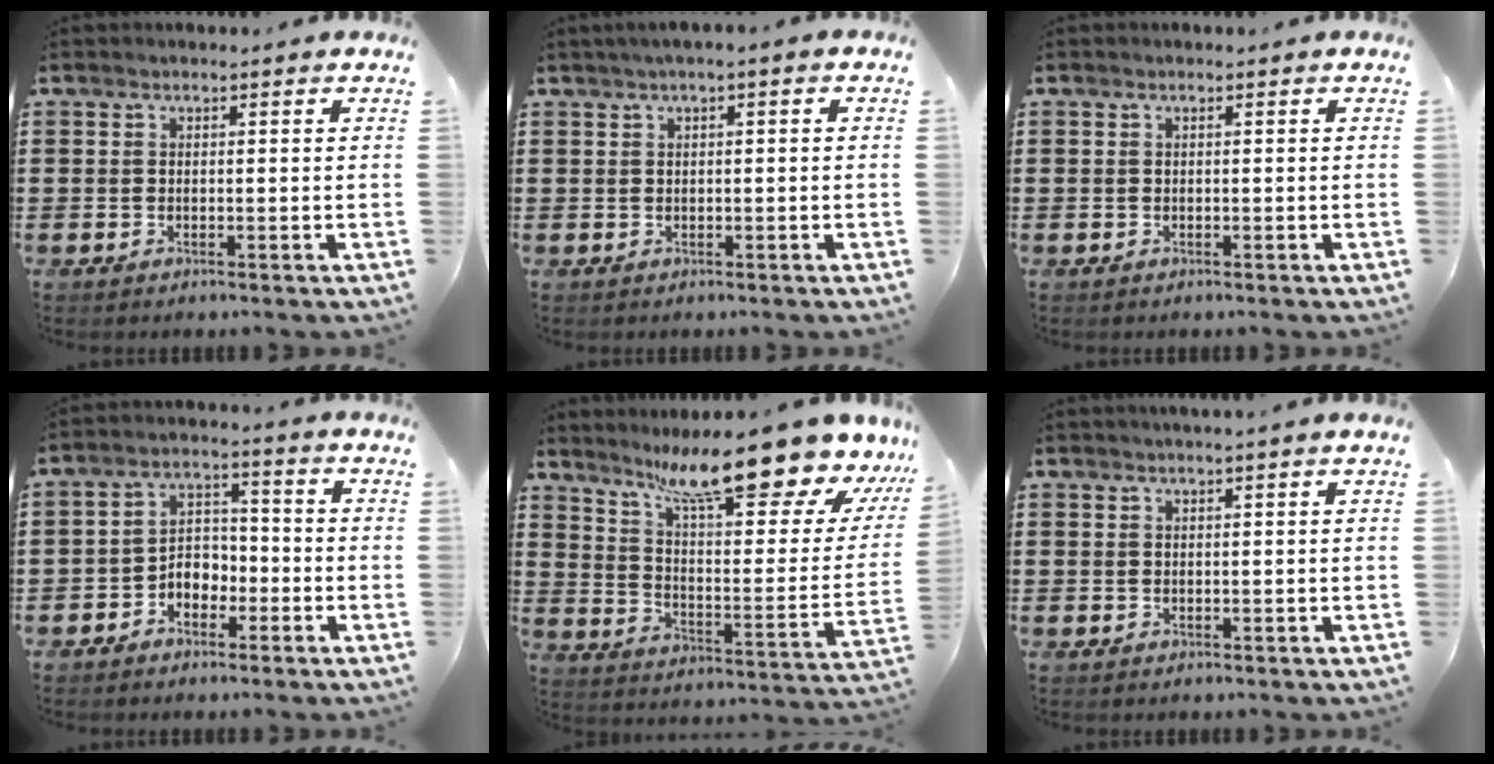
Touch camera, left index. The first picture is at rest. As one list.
[{"total": 1.1, "force": [-0.1, 0.2, 1.0], "torque": [-0.018, -0.002, -0.001]}, {"total": 0.0}, {"total": 4.1, "force": [-2.7, 2.8, 1.4], "torque": [-0.031, 0.011, -0.057]}, {"total": 16.2, "force": [12.8, 1.8, 9.7], "torque": [-0.171, -0.091, 0.208]}, {"total": 0.9, "force": [0.7, -0.3, 0.6], "torque": [-0.009, -0.003, 0.013]}]